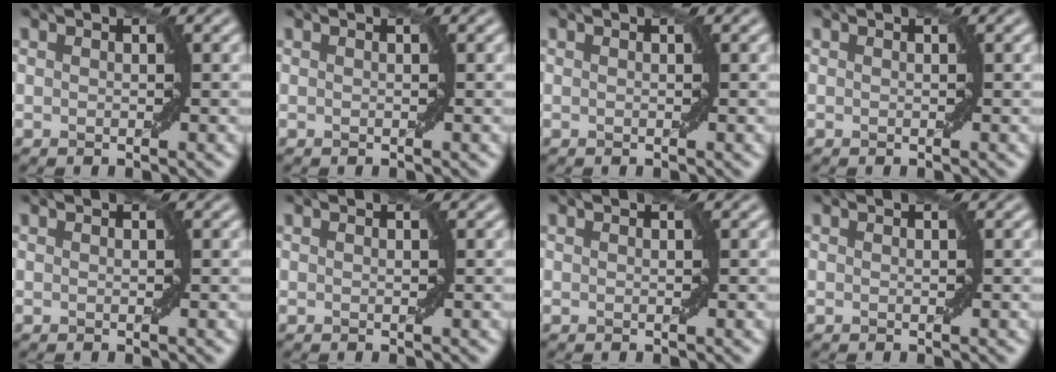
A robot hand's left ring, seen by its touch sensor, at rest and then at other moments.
{"total": 0.0}
{"total": 0.0}
{"total": 0.0}
{"total": 0.0}
{"total": 0.0}
{"total": 0.0}
{"total": 0.0}